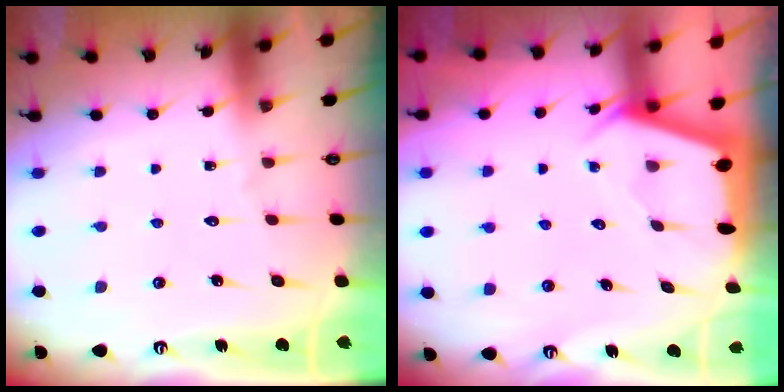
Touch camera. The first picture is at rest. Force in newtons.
{"total": 2.4, "press": 2.4, "slide": 0.3}